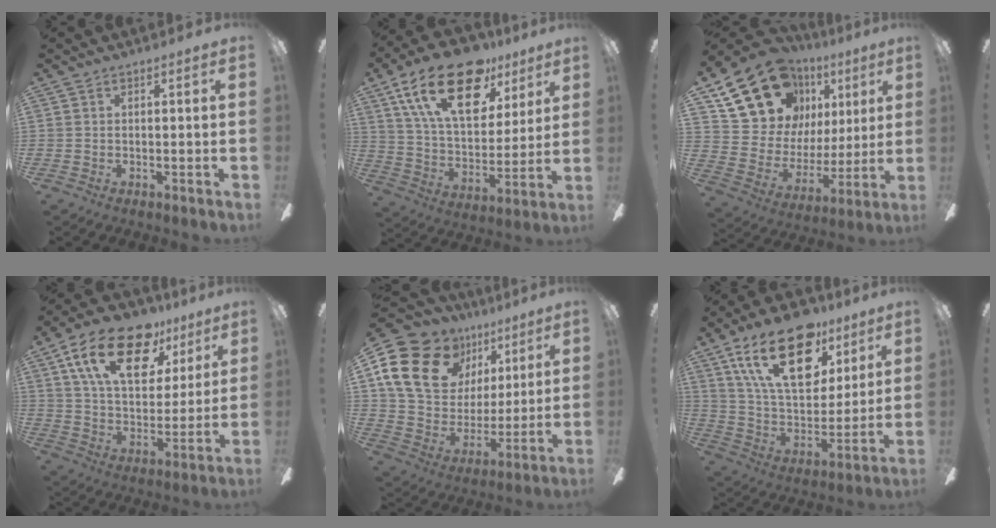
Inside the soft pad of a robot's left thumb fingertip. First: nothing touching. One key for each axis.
{"total": 24.6, "fx": 14.2, "fy": 12.4, "fz": 15.8, "tx": -0.274, "ty": -0.066, "tz": 0.245}
{"total": 20.0, "fx": 12.9, "fy": 12.9, "fz": 8.0, "tx": -0.156, "ty": -0.068, "tz": 0.255}
{"total": 21.9, "fx": 12.4, "fy": 11.3, "fz": 14.0, "tx": -0.233, "ty": -0.048, "tz": 0.214}
{"total": 21.9, "fx": 11.1, "fy": 15.2, "fz": 11.0, "tx": -0.214, "ty": -0.044, "tz": 0.215}
{"total": 25.8, "fx": 13.9, "fy": 13.7, "fz": 16.8, "tx": -0.301, "ty": -0.064, "tz": 0.241}